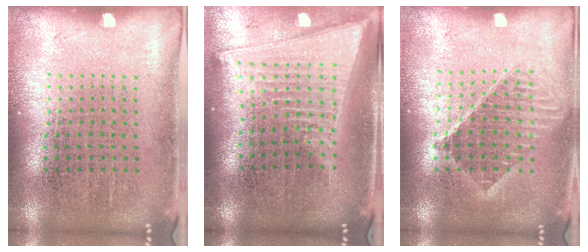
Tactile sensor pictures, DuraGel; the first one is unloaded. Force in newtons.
{"total": 2.2, "press": 1.8, "slide": 1.2}
{"total": 1.5, "press": 1.3, "slide": 0.8}